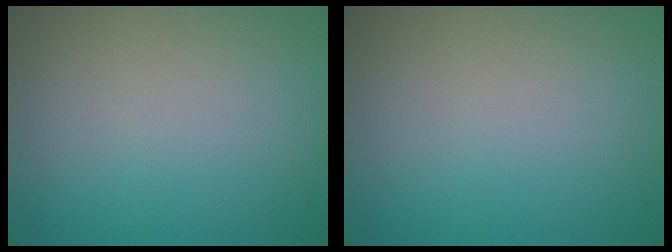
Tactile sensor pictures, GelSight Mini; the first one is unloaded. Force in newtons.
{"total": 0.0}